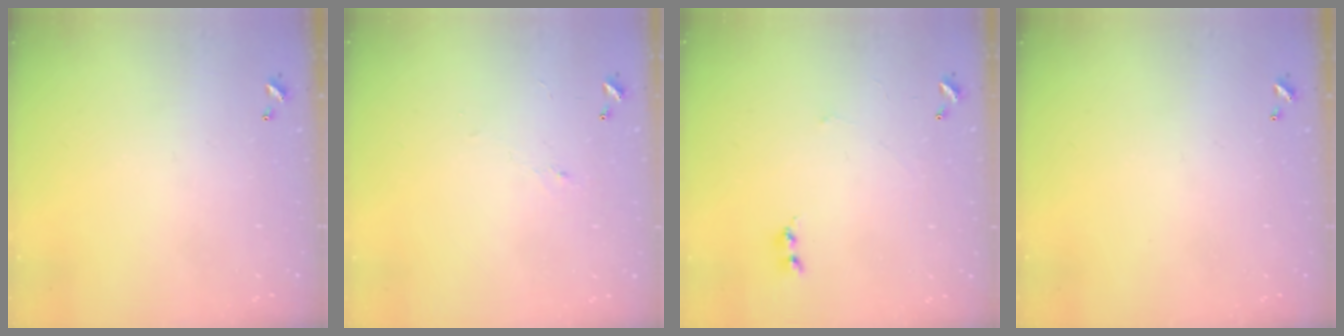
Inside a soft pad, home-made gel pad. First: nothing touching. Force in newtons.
{"total": 1.0, "press": 0.8, "slide": 0.6}
{"total": 2.6, "press": 2.6, "slide": 0.4}
{"total": 0.0}